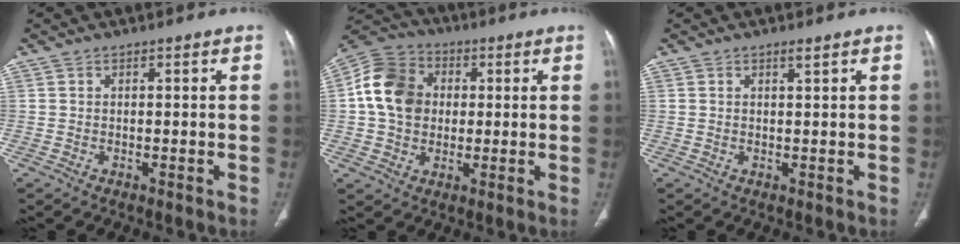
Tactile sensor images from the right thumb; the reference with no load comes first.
{"total": 12.9, "force": [1.1, 10.6, 7.1], "torque": [-0.116, 0.020, 0.010]}
{"total": 1.0, "force": [0.7, 0.0, 0.7], "torque": [-0.012, -0.005, 0.013]}